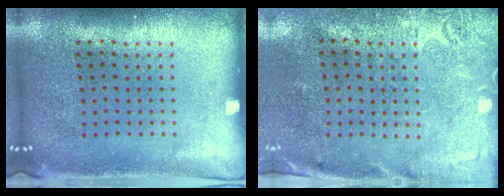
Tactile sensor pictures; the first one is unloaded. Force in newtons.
{"total": 2.7, "press": 2.2, "slide": 1.7}